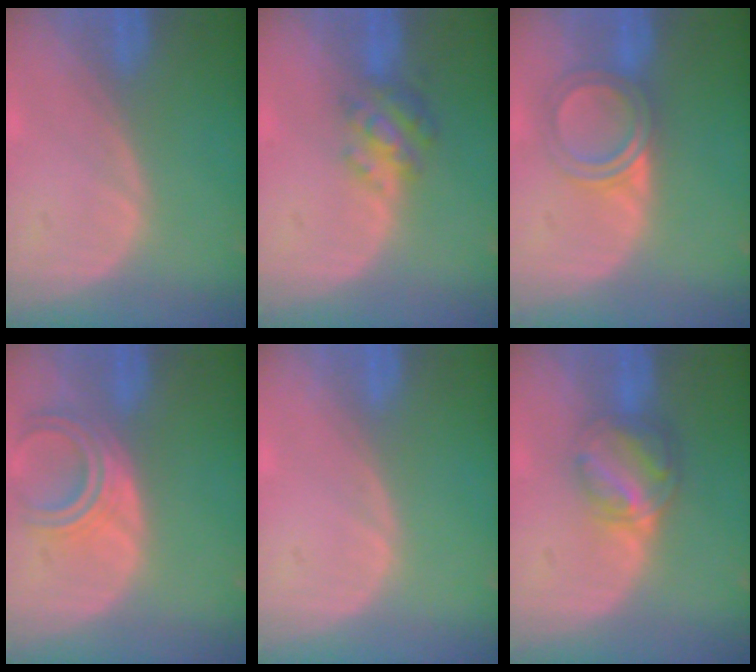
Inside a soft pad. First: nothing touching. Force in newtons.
{"total": 4.8, "press": 4.6, "slide": 1.6}
{"total": 4.8, "press": 4.6, "slide": 1.3}
{"total": 5.2, "press": 5.1, "slide": 1.0}
{"total": 0.0}
{"total": 6.4, "press": 5.4, "slide": 3.3}